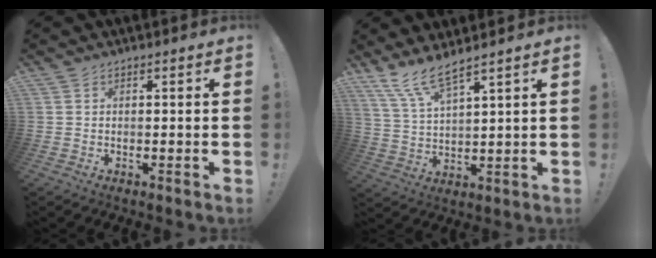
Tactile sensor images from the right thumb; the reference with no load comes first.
{"total": 8.7, "force": [7.0, 1.4, 5.0], "torque": [-0.107, -0.032, 0.129]}